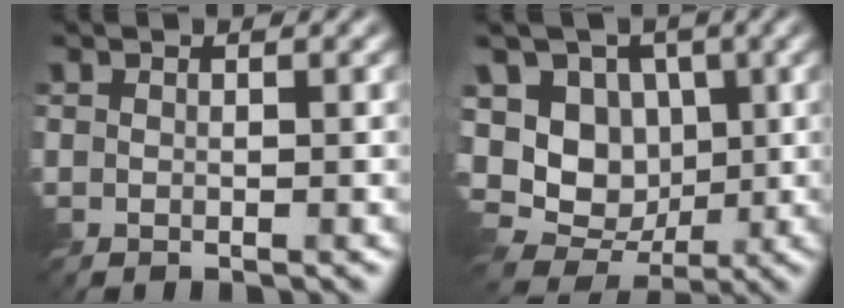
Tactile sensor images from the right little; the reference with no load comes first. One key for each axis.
{"total": 9.8, "fx": 0.2, "fy": 8.2, "fz": 5.4, "tx": -0.108, "ty": 0.016, "tz": -0.021}